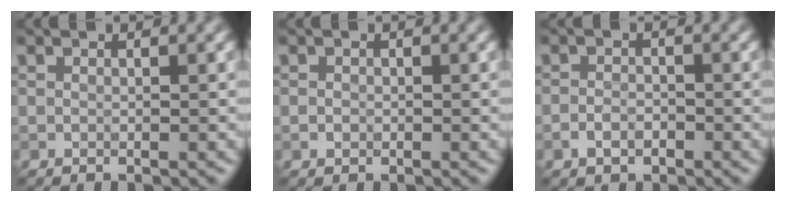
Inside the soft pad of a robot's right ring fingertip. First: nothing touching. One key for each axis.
{"total": 0.7, "fx": -0.2, "fy": 0.6, "fz": 0.2, "tx": 0.000, "ty": -0.003, "tz": -0.004}
{"total": 1.7, "fx": -0.9, "fy": 1.1, "fz": 1.0, "tx": -0.017, "ty": 0.001, "tz": -0.020}